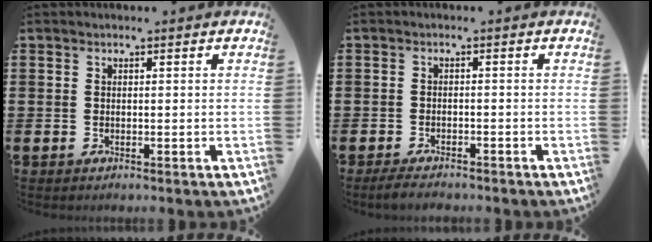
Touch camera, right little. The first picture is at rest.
{"total": 1.9, "force": [-1.7, 0.3, 0.8], "torque": [-0.014, 0.004, -0.033]}